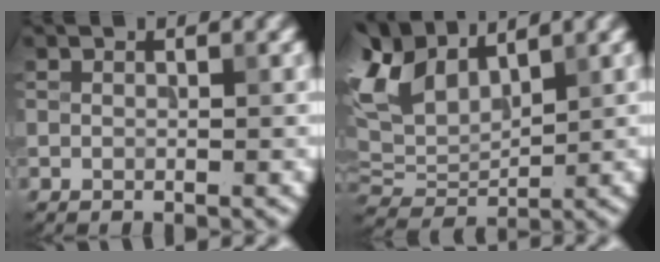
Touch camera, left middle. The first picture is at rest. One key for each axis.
{"total": 6.8, "fx": 4.2, "fy": 3.7, "fz": 4.0, "tx": -0.094, "ty": 0.022, "tz": 0.080}